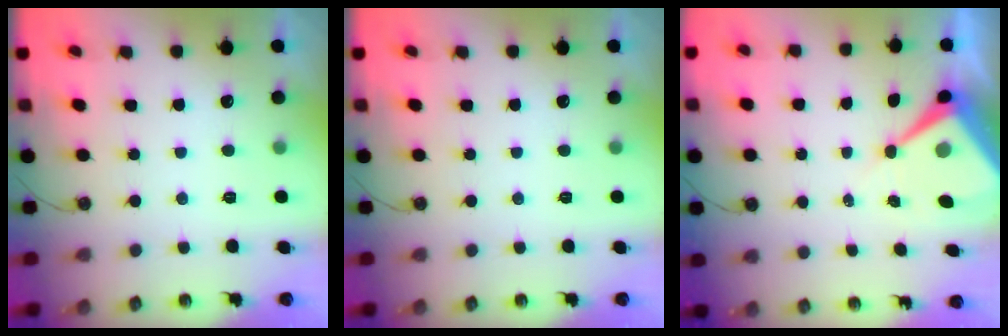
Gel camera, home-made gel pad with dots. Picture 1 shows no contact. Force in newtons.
{"total": 0.0}
{"total": 9.0, "press": 9.0, "slide": 0.9}